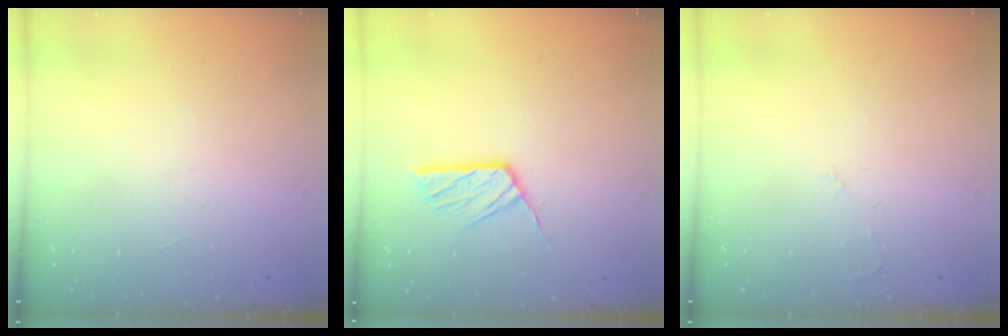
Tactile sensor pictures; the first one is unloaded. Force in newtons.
{"total": 9.9, "press": 9.9, "slide": 0.8}
{"total": 2.5, "press": 2.5, "slide": 0.4}